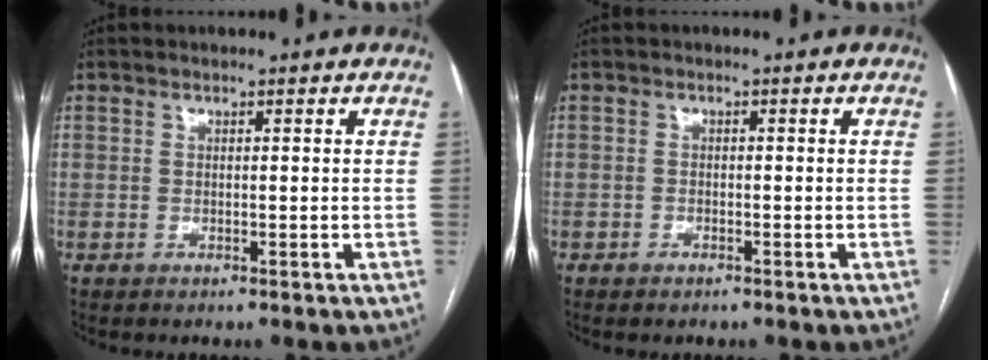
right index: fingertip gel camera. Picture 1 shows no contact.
{"total": 0.8, "force": [-0.6, 0.5, 0.3], "torque": [-0.009, 0.001, -0.005]}